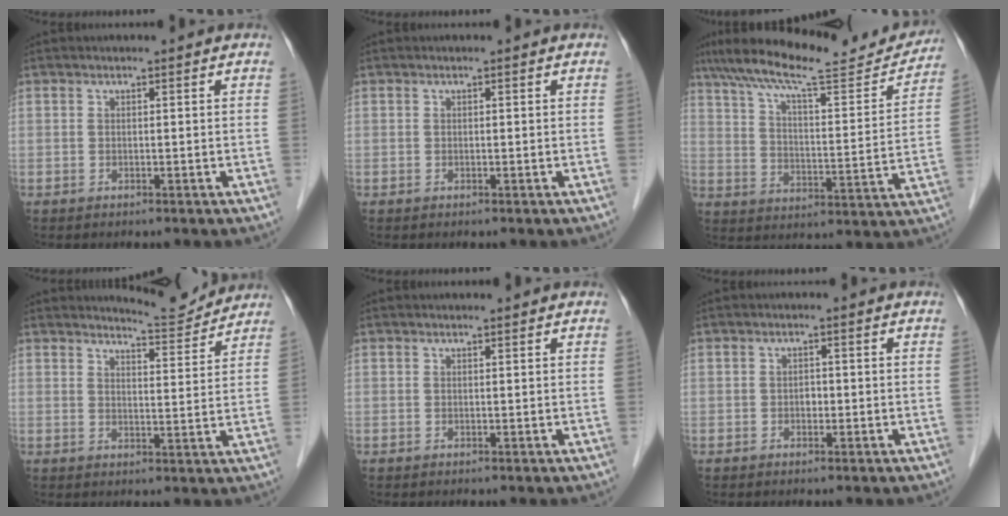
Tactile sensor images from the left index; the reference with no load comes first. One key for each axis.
{"total": 0.0}
{"total": 21.0, "fx": 18.8, "fy": 2.6, "fz": 9.0, "tx": -0.160, "ty": -0.001, "tz": 0.272}
{"total": 5.7, "fx": 5.7, "fy": 0.0, "fz": -0.3, "tx": -0.007, "ty": -0.015, "tz": 0.077}
{"total": 0.9, "fx": 0.8, "fy": 0.0, "fz": 0.3, "tx": -0.007, "ty": 0.004, "tz": 0.014}
{"total": 0.9, "fx": -0.2, "fy": 0.7, "fz": 0.6, "tx": -0.009, "ty": 0.003, "tz": -0.005}